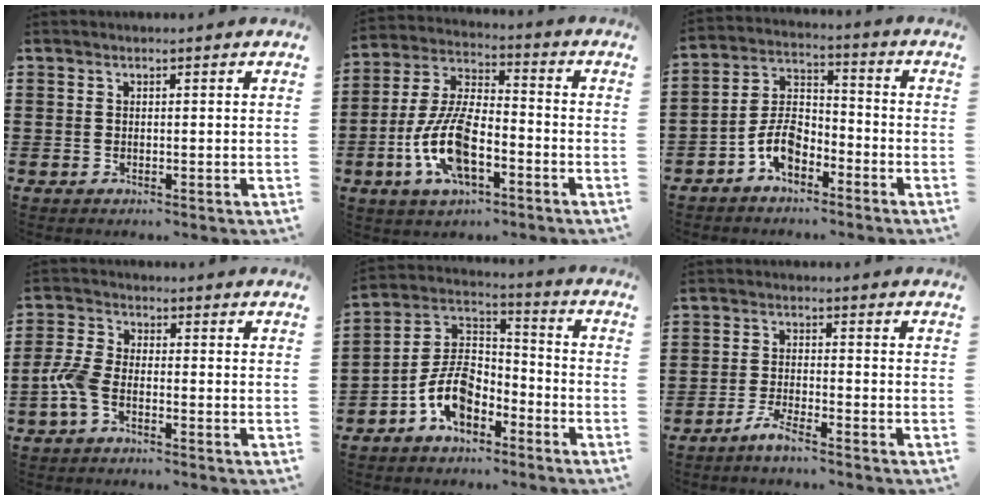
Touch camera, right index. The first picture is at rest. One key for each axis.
{"total": 10.9, "fx": -4.0, "fy": 4.9, "fz": 8.9, "tx": -0.216, "ty": -0.004, "tz": -0.080}
{"total": 6.8, "fx": -3.7, "fy": 3.9, "fz": 4.2, "tx": -0.099, "ty": 0.013, "tz": -0.075}
{"total": 4.4, "fx": -1.9, "fy": 1.9, "fz": 3.4, "tx": -0.094, "ty": -0.004, "tz": -0.044}
{"total": 8.7, "fx": -4.5, "fy": 5.1, "fz": 5.4, "tx": -0.137, "ty": 0.000, "tz": -0.092}
{"total": 2.9, "fx": -2.7, "fy": -0.4, "fz": 1.1, "tx": -0.028, "ty": 0.000, "tz": -0.053}